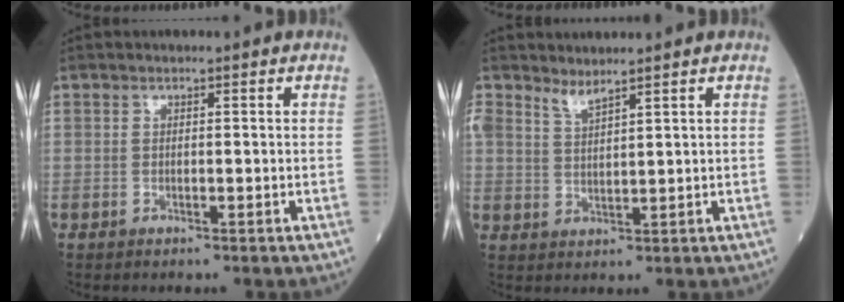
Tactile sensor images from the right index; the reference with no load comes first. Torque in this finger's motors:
{"motor_torque": [0.09, 0.15, -0.01, 0.05]}